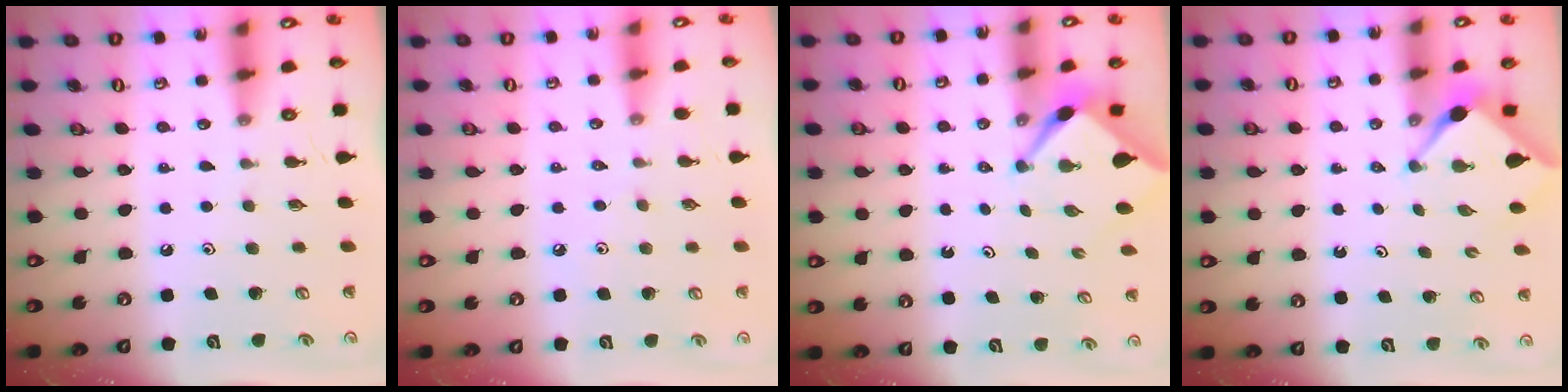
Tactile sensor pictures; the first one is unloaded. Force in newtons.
{"total": 4.1, "press": 4.0, "slide": 0.7}
{"total": 2.6, "press": 2.5, "slide": 0.4}
{"total": 2.9, "press": 2.9, "slide": 0.3}